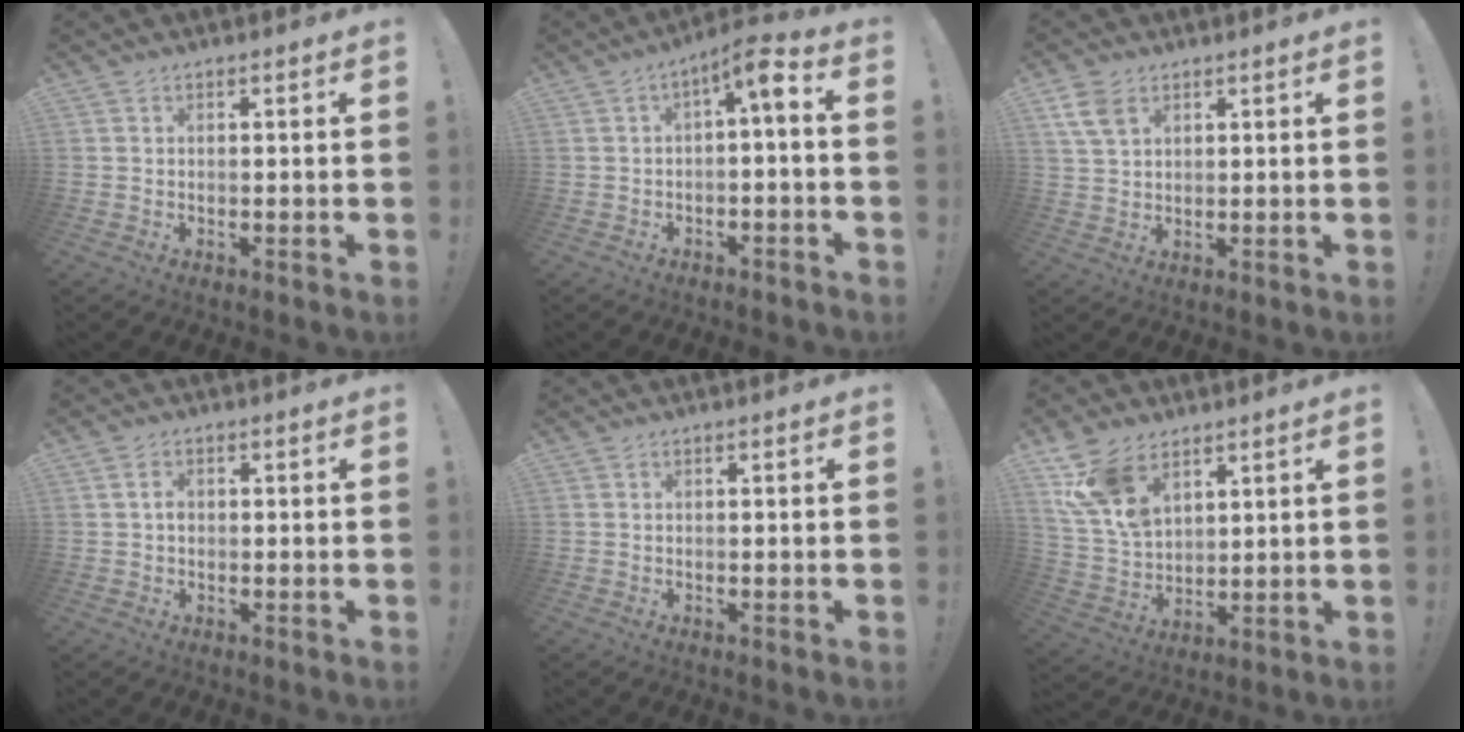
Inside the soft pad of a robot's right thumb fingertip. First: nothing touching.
{"total": 6.8, "force": [0.3, 1.3, 6.7], "torque": [-0.101, -0.002, 0.001]}
{"total": 7.2, "force": [3.7, 4.8, 3.8], "torque": [-0.066, -0.007, 0.076]}
{"total": 1.5, "force": [0.0, 1.2, 0.9], "torque": [-0.019, 0.007, 0.000]}
{"total": 0.0}
{"total": 13.8, "force": [7.9, 8.3, 7.7], "torque": [-0.160, -0.042, 0.157]}